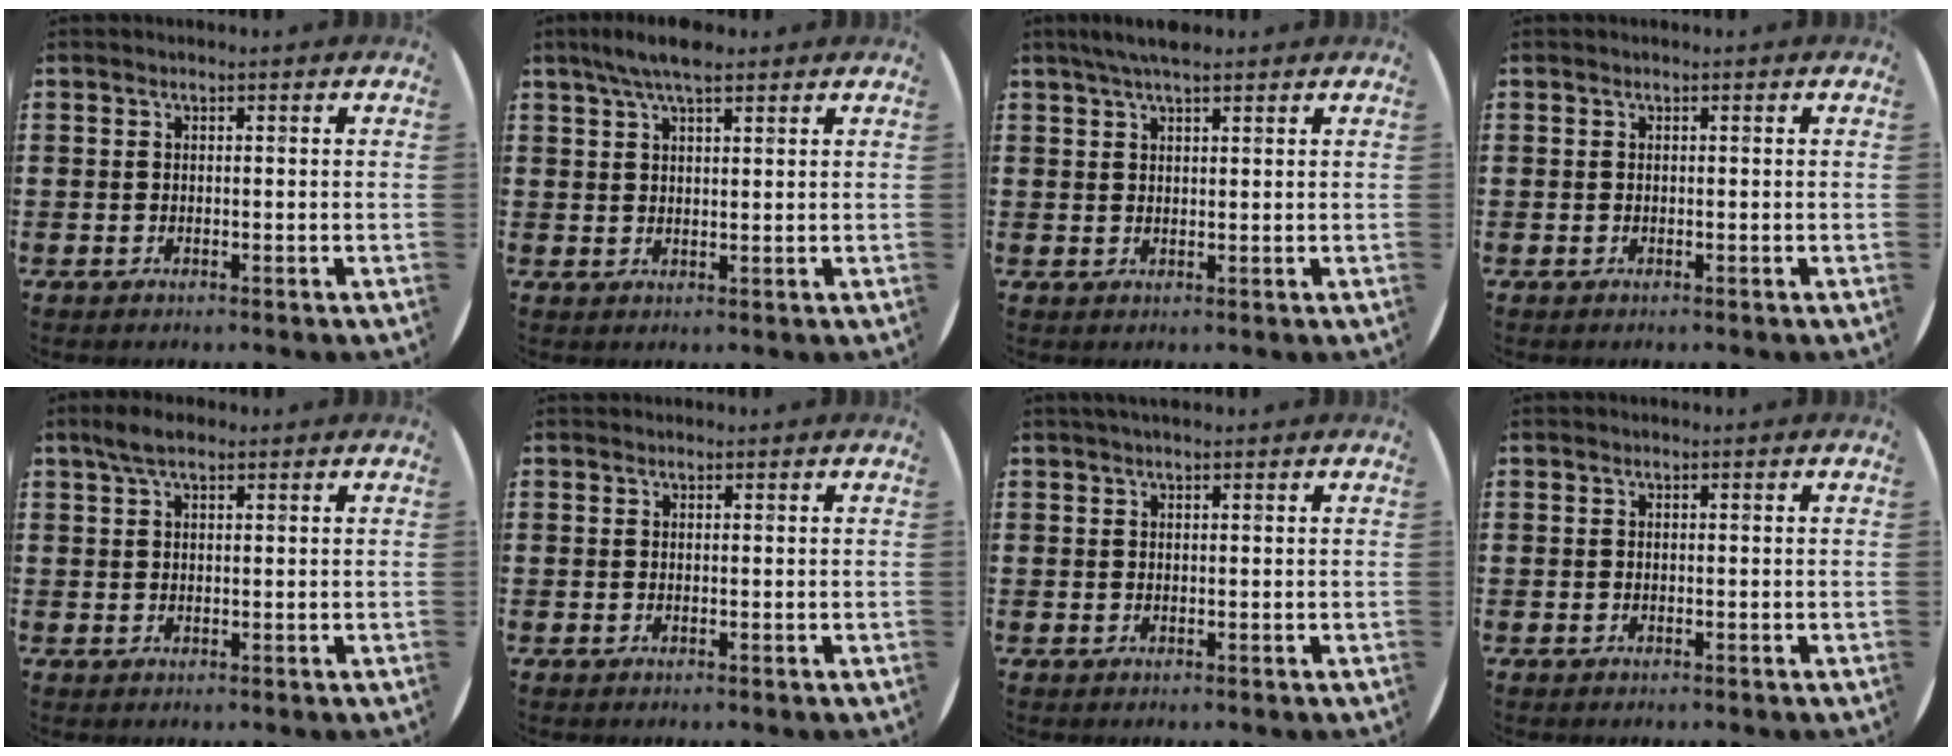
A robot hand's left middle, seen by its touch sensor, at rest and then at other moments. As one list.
[{"total": 4.8, "force": [3.6, 1.3, 2.8], "torque": [-0.053, 0.000, 0.063]}, {"total": 3.1, "force": [2.6, 0.6, 1.7], "torque": [-0.038, 0.004, 0.046]}, {"total": 0.0}, {"total": 3.0, "force": [2.1, 1.1, 1.9], "torque": [-0.033, 0.004, 0.035]}, {"total": 0.0}, {"total": 0.8, "force": [0.7, 0.0, 0.4], "torque": [-0.007, 0.003, 0.013]}, {"total": 0.0}]